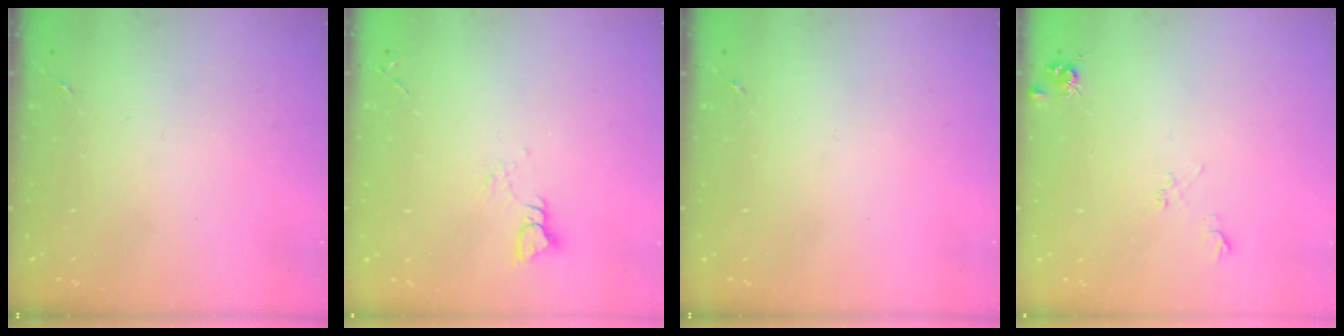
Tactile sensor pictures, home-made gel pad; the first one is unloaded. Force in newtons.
{"total": 3.5, "press": 3.5, "slide": 0.3}
{"total": 0.0}
{"total": 8.2, "press": 8.2, "slide": 0.8}